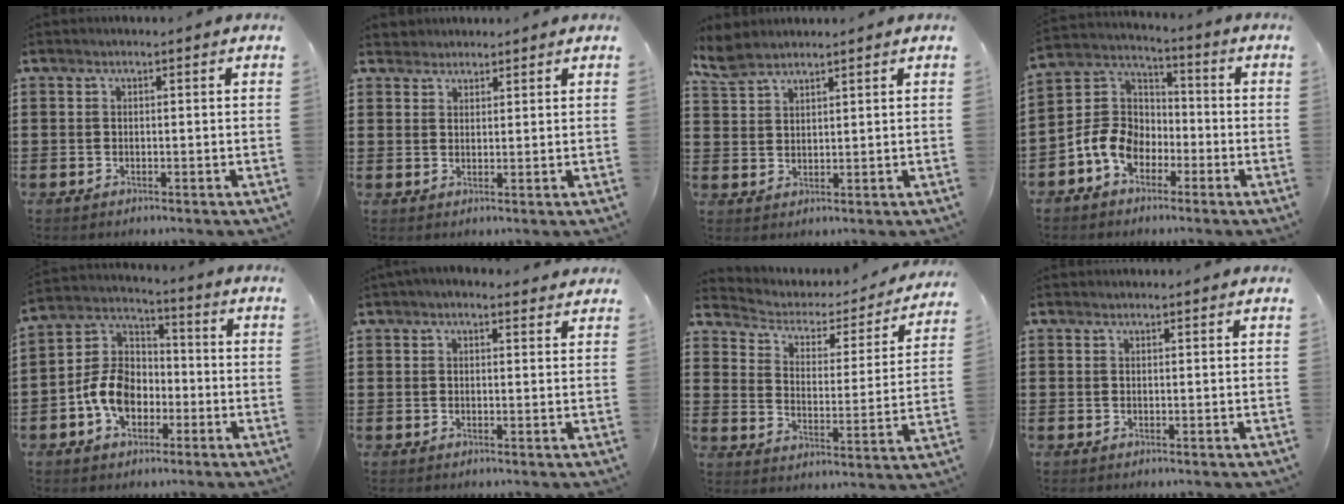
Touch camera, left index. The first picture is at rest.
{"total": 2.2, "force": [2.0, 0.7, -0.3], "torque": [0.000, 0.004, 0.041]}
{"total": 4.0, "force": [3.5, 1.2, 1.5], "torque": [-0.040, -0.002, 0.065]}
{"total": 8.1, "force": [-3.7, 6.1, 3.8], "torque": [-0.121, 0.008, -0.082]}
{"total": 8.9, "force": [-3.1, 6.4, 5.3], "torque": [-0.139, 0.015, -0.066]}
{"total": 2.1, "force": [1.6, 0.8, 0.9], "torque": [-0.021, 0.006, 0.030]}
{"total": 2.7, "force": [1.8, 1.8, 0.9], "torque": [-0.035, -0.014, 0.020]}
{"total": 0.7, "force": [0.6, 0.1, 0.1], "torque": [-0.003, 0.000, 0.013]}